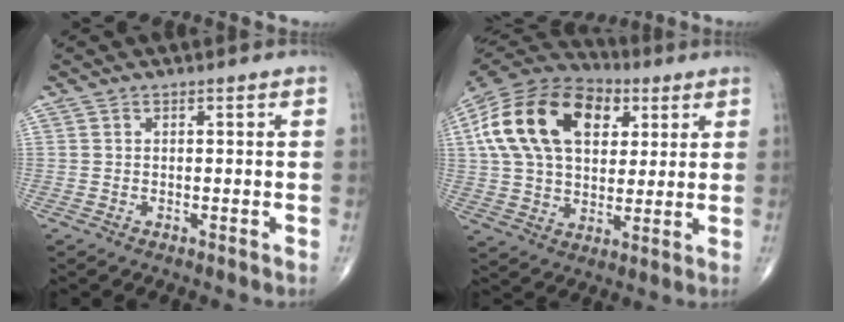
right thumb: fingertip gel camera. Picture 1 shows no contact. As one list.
[{"total": 23.3, "force": [7.2, 14.9, 16.4], "torque": [-0.293, 0.016, 0.118]}]